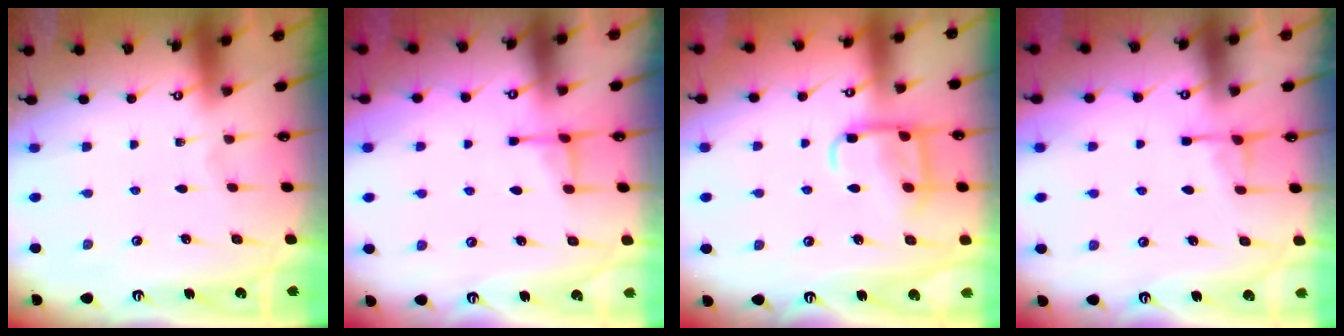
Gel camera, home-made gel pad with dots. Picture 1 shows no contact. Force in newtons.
{"total": 4.2, "press": 4.1, "slide": 0.6}
{"total": 11.6, "press": 11.6, "slide": 1.1}
{"total": 4.3, "press": 4.3, "slide": 0.7}